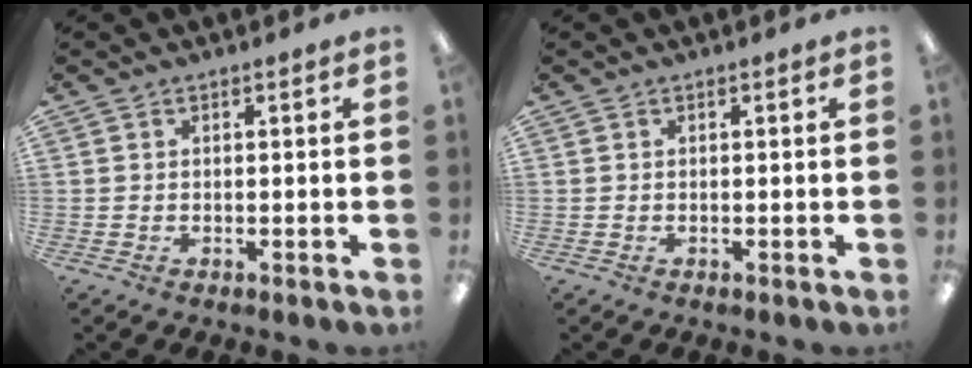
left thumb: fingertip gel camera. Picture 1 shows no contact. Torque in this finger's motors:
{"motor_torque": [-0.18, 0.01, -0.10, 0.10, -0.01]}